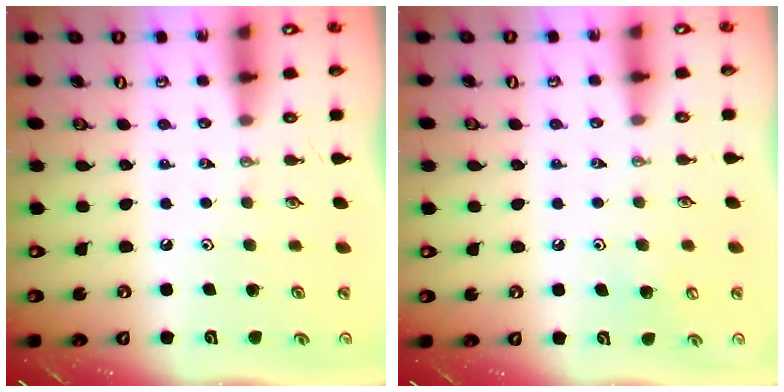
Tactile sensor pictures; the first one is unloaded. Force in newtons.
{"total": 5.4, "press": 5.4, "slide": 0.5}